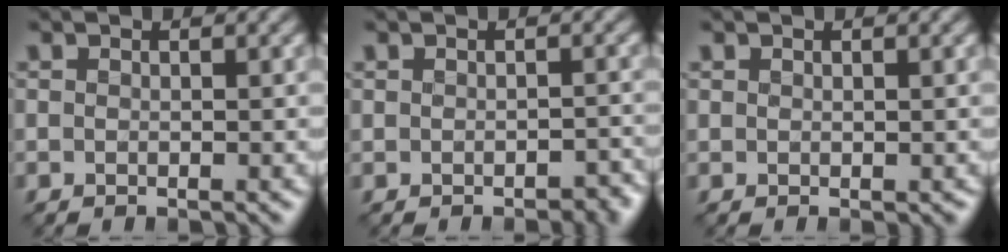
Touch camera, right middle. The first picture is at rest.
{"total": 1.4, "force": [-0.7, 0.9, 0.8], "torque": [-0.010, -0.004, -0.009]}
{"total": 0.5, "force": [0.3, 0.4, 0.2], "torque": [0.001, 0.002, 0.002]}